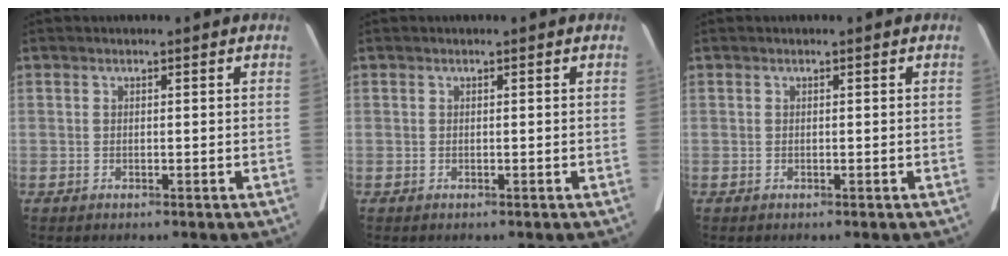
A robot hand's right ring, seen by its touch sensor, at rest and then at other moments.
{"total": 0.0}
{"total": 0.0}